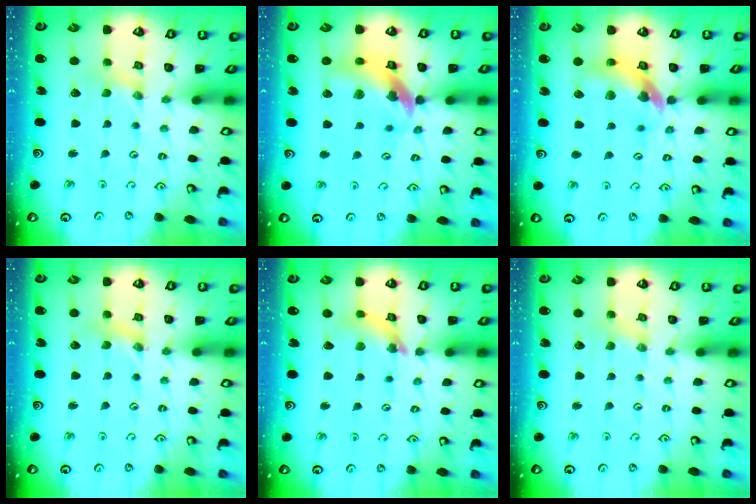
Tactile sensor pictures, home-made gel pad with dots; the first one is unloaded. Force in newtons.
{"total": 14.5, "press": 14.4, "slide": 1.8}
{"total": 11.9, "press": 11.8, "slide": 1.7}
{"total": 2.5, "press": 2.4, "slide": 0.3}
{"total": 9.3, "press": 9.2, "slide": 0.9}
{"total": 1.7, "press": 1.7, "slide": 0.3}